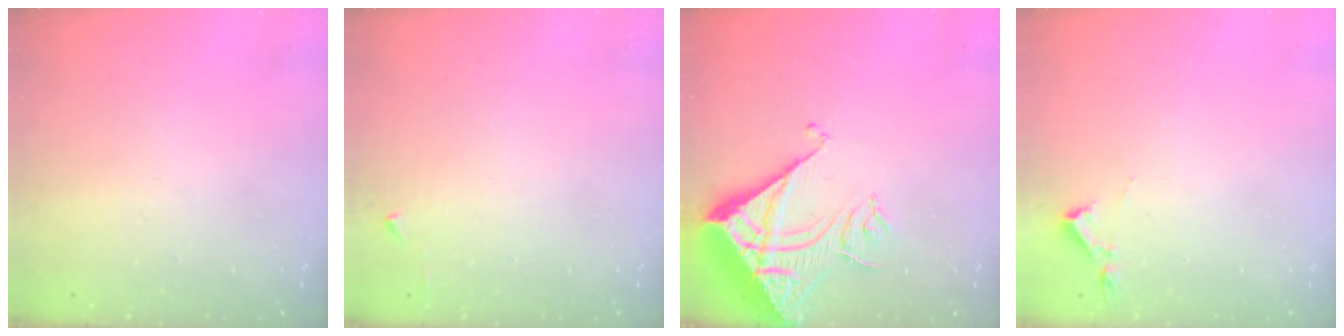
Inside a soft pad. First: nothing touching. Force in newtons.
{"total": 2.4, "press": 2.4, "slide": 0.3}
{"total": 11.6, "press": 11.5, "slide": 1.4}
{"total": 2.9, "press": 2.9, "slide": 0.5}